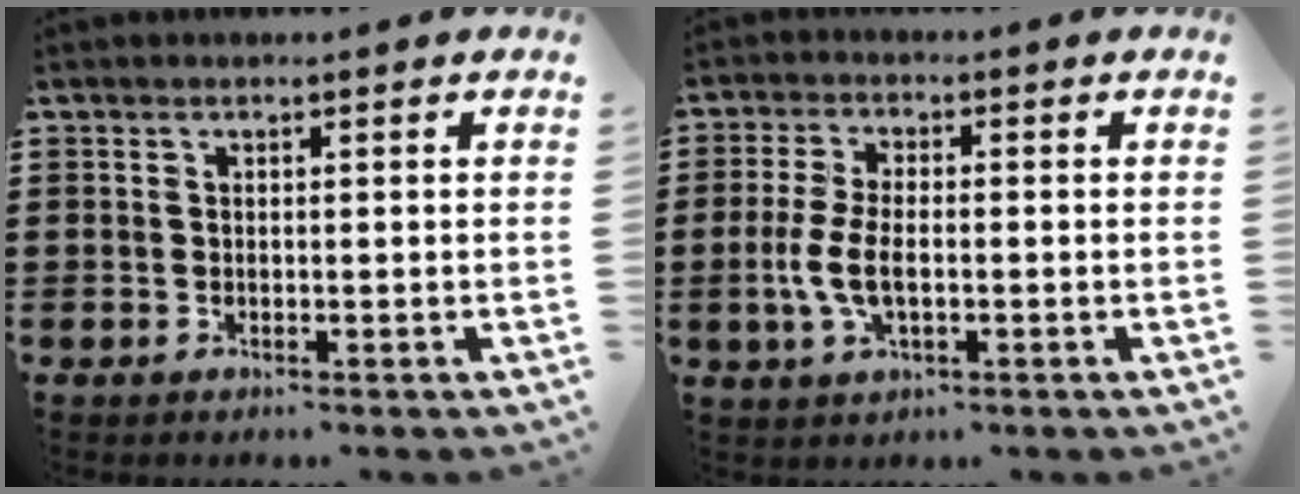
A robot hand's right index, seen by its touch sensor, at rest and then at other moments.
{"total": 5.9, "force": [-1.1, 2.6, 5.2], "torque": [-0.126, -0.007, -0.027]}